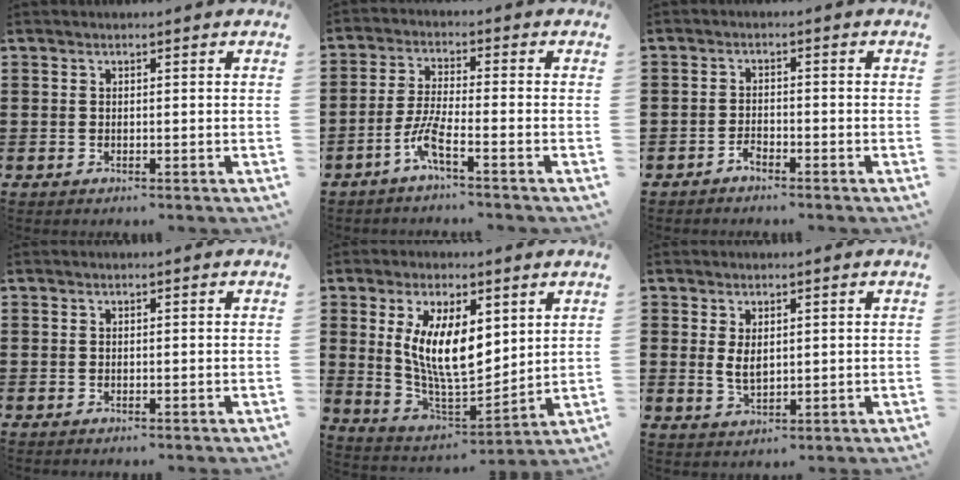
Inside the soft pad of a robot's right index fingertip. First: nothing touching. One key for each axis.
{"total": 5.4, "fx": -3.3, "fy": 0.3, "fz": 4.3, "tx": -0.106, "ty": -0.013, "tz": -0.069}
{"total": 1.8, "fx": -1.6, "fy": 0.4, "fz": 0.6, "tx": -0.016, "ty": 0.001, "tz": -0.033}
{"total": 0.0}
{"total": 10.7, "fx": 3.2, "fy": 4.7, "fz": 9.1, "tx": -0.177, "ty": -0.006, "tz": 0.058}
{"total": 2.9, "fx": 0.8, "fy": 1.5, "fz": 2.4, "tx": -0.049, "ty": 0.004, "tz": 0.016}